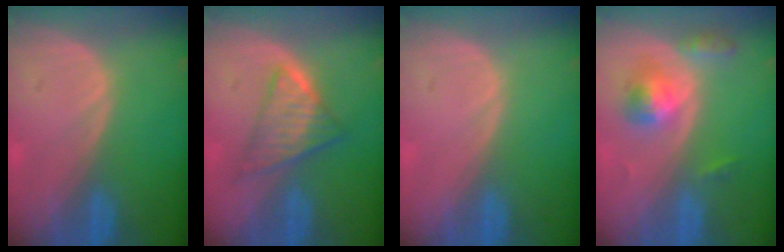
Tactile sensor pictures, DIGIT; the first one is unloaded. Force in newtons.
{"total": 6.2, "press": 5.8, "slide": 2.1}
{"total": 0.0}
{"total": 5.2, "press": 4.9, "slide": 1.8}